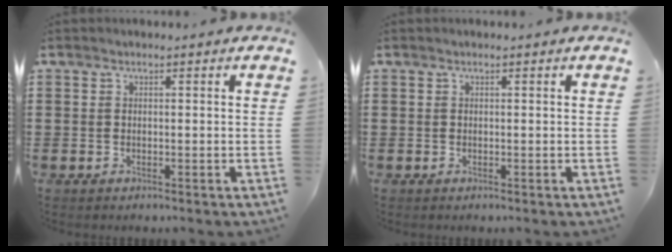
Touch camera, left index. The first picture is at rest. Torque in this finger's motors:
{"motor_torque": [-0.04, 0.01, 0.01, 0.00]}